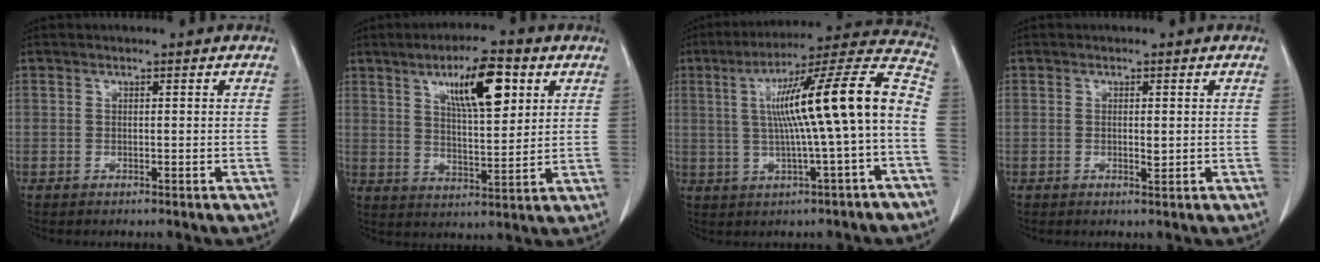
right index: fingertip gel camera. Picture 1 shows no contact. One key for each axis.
{"total": 11.0, "fx": 5.0, "fy": 2.7, "fz": 9.4, "tx": -0.158, "ty": 0.006, "tz": 0.087}
{"total": 16.9, "fx": -0.3, "fy": 0.2, "fz": 16.9, "tx": -0.253, "ty": 0.036, "tz": -0.005}
{"total": 1.1, "fx": 0.0, "fy": 0.3, "fz": 1.0, "tx": -0.016, "ty": -0.003, "tz": 0.001}